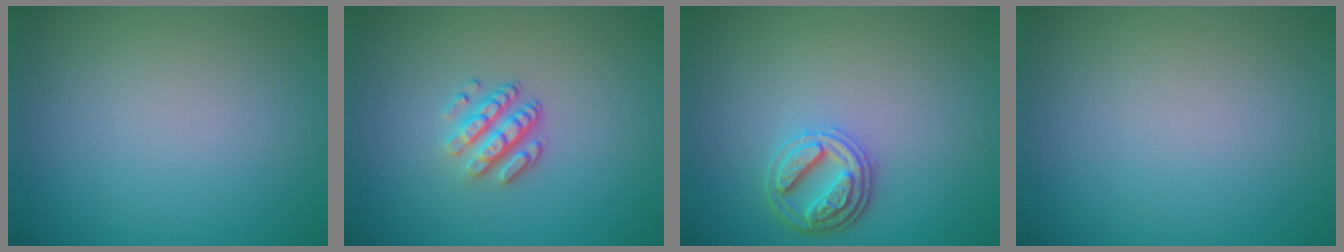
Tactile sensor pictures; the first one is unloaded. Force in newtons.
{"total": 3.3, "press": 2.3, "slide": 2.3}
{"total": 3.7, "press": 3.0, "slide": 2.1}
{"total": 0.0}